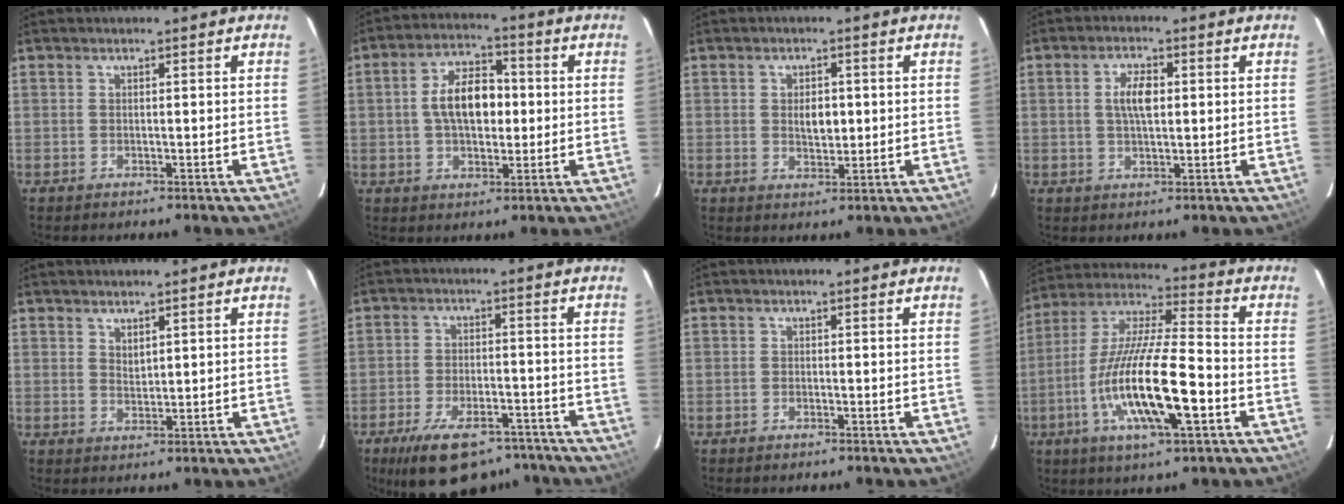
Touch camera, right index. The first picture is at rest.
{"total": 9.9, "force": [0.3, 5.5, 8.3], "torque": [-0.150, 0.019, 0.007]}
{"total": 3.8, "force": [0.3, 2.3, 3.1], "torque": [-0.050, 0.002, 0.007]}
{"total": 5.0, "force": [0.8, 2.1, 4.5], "torque": [-0.083, 0.007, 0.017]}
{"total": 2.0, "force": [1.5, 0.8, 1.0], "torque": [-0.015, -0.002, 0.028]}
{"total": 16.4, "force": [-11.9, 7.1, 8.7], "torque": [-0.173, -0.013, -0.175]}
{"total": 0.5, "force": [-0.5, 0.2, 0.2], "torque": [-0.004, 0.000, -0.010]}
{"total": 18.5, "force": [-5.8, 3.9, 17.2], "torque": [-0.337, -0.017, -0.111]}